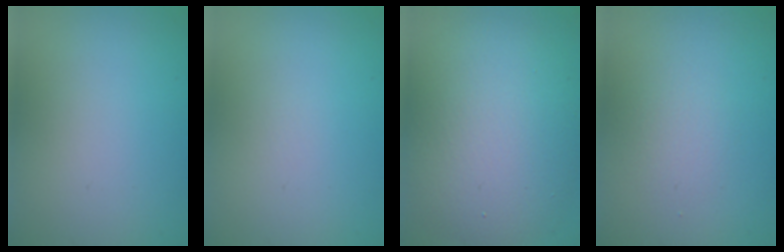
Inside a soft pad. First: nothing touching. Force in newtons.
{"total": 0.0}
{"total": 9.5, "press": 9.5, "slide": 0.3}
{"total": 1.4, "press": 1.4, "slide": 0.1}